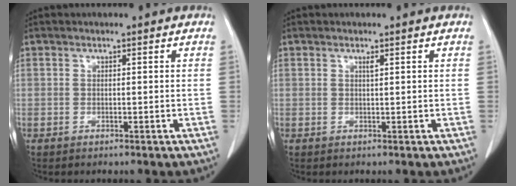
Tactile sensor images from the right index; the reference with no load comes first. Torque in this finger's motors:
{"motor_torque": [0.04, -0.02, -0.01, 0.00]}